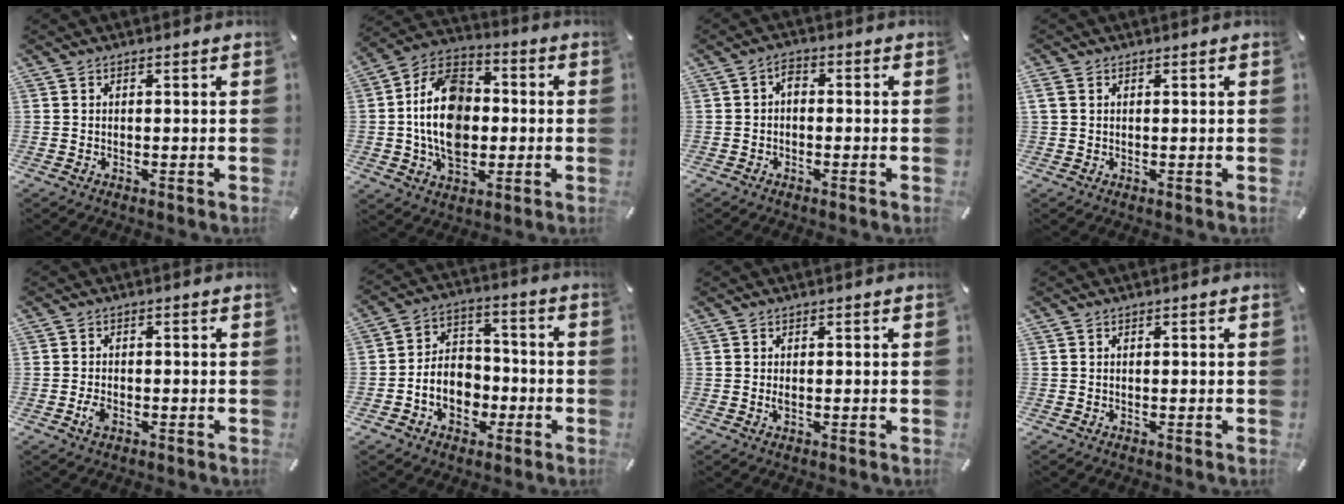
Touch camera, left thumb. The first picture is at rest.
{"total": 17.0, "force": [-1.0, 12.2, 11.8], "torque": [-0.239, 0.011, -0.022]}
{"total": 2.3, "force": [-0.6, 1.4, 1.7], "torque": [-0.034, 0.011, -0.014]}
{"total": 1.2, "force": [0.4, 0.9, 0.7], "torque": [-0.016, 0.003, 0.007]}
{"total": 2.7, "force": [-1.1, 1.5, 1.9], "torque": [-0.048, -0.002, -0.022]}
{"total": 10.1, "force": [-3.2, 8.3, 4.8], "torque": [-0.088, 0.026, -0.056]}
{"total": 1.0, "force": [0.0, 0.4, 0.9], "torque": [-0.018, 0.001, -0.001]}
{"total": 0.0}